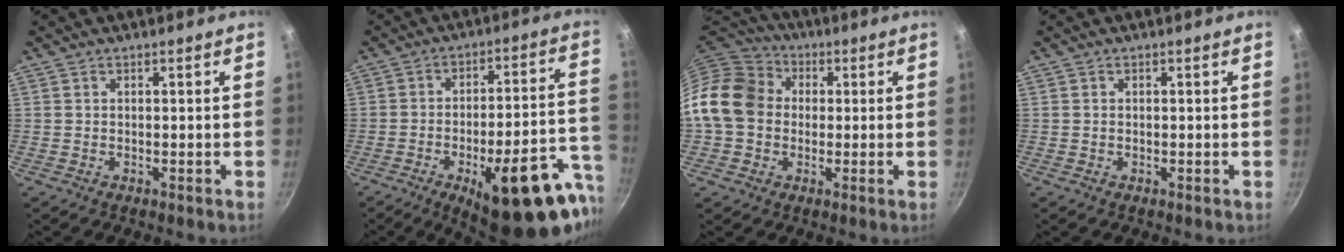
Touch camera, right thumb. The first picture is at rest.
{"total": 23.5, "force": [-10.6, 7.9, 19.4], "torque": [-0.220, 0.041, -0.141]}
{"total": 14.2, "force": [0.8, 11.8, 7.8], "torque": [-0.120, 0.031, -0.001]}
{"total": 0.0}